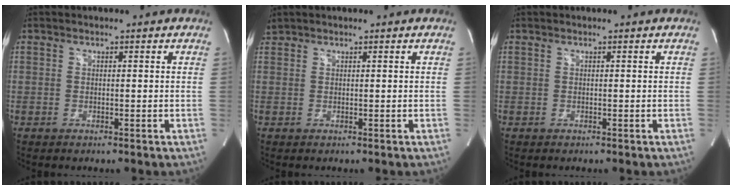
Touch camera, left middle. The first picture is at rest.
{"total": 0.7, "force": [0.7, 0.1, -0.1], "torque": [-0.006, 0.010, 0.018]}
{"total": 0.0}